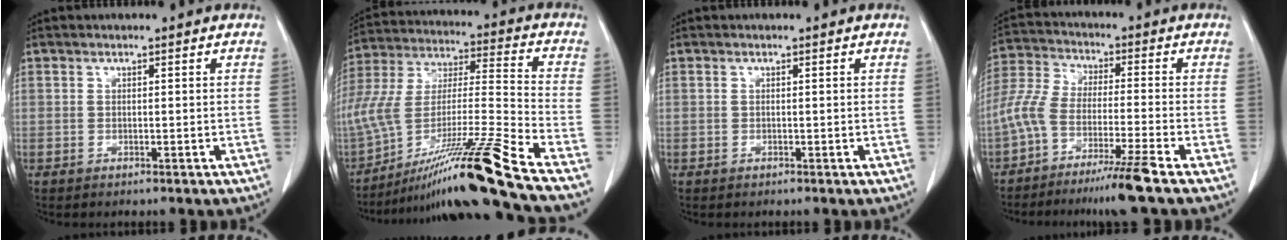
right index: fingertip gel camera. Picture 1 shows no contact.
{"total": 23.5, "force": [-16.9, -1.8, 16.2], "torque": [-0.305, -0.023, -0.306]}
{"total": 0.0}
{"total": 9.2, "force": [-5.7, 0.2, 7.1], "torque": [-0.157, -0.005, -0.116]}